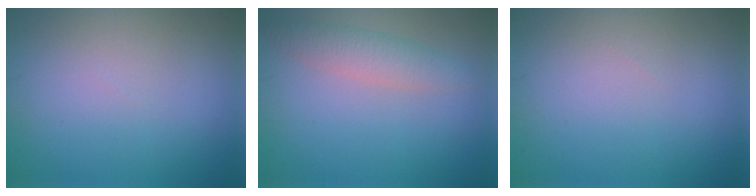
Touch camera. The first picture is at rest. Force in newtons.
{"total": 2.5, "press": 2.5, "slide": 0.1}
{"total": 0.0}